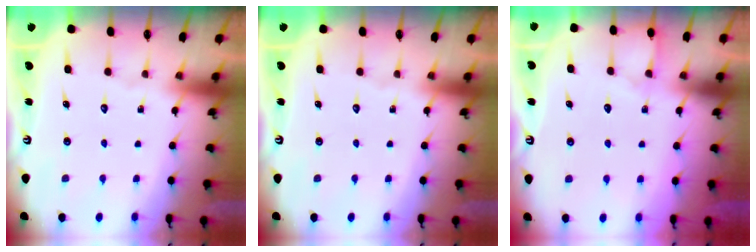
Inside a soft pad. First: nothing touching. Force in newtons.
{"total": 0.0}
{"total": 5.4, "press": 5.4, "slide": 0.6}